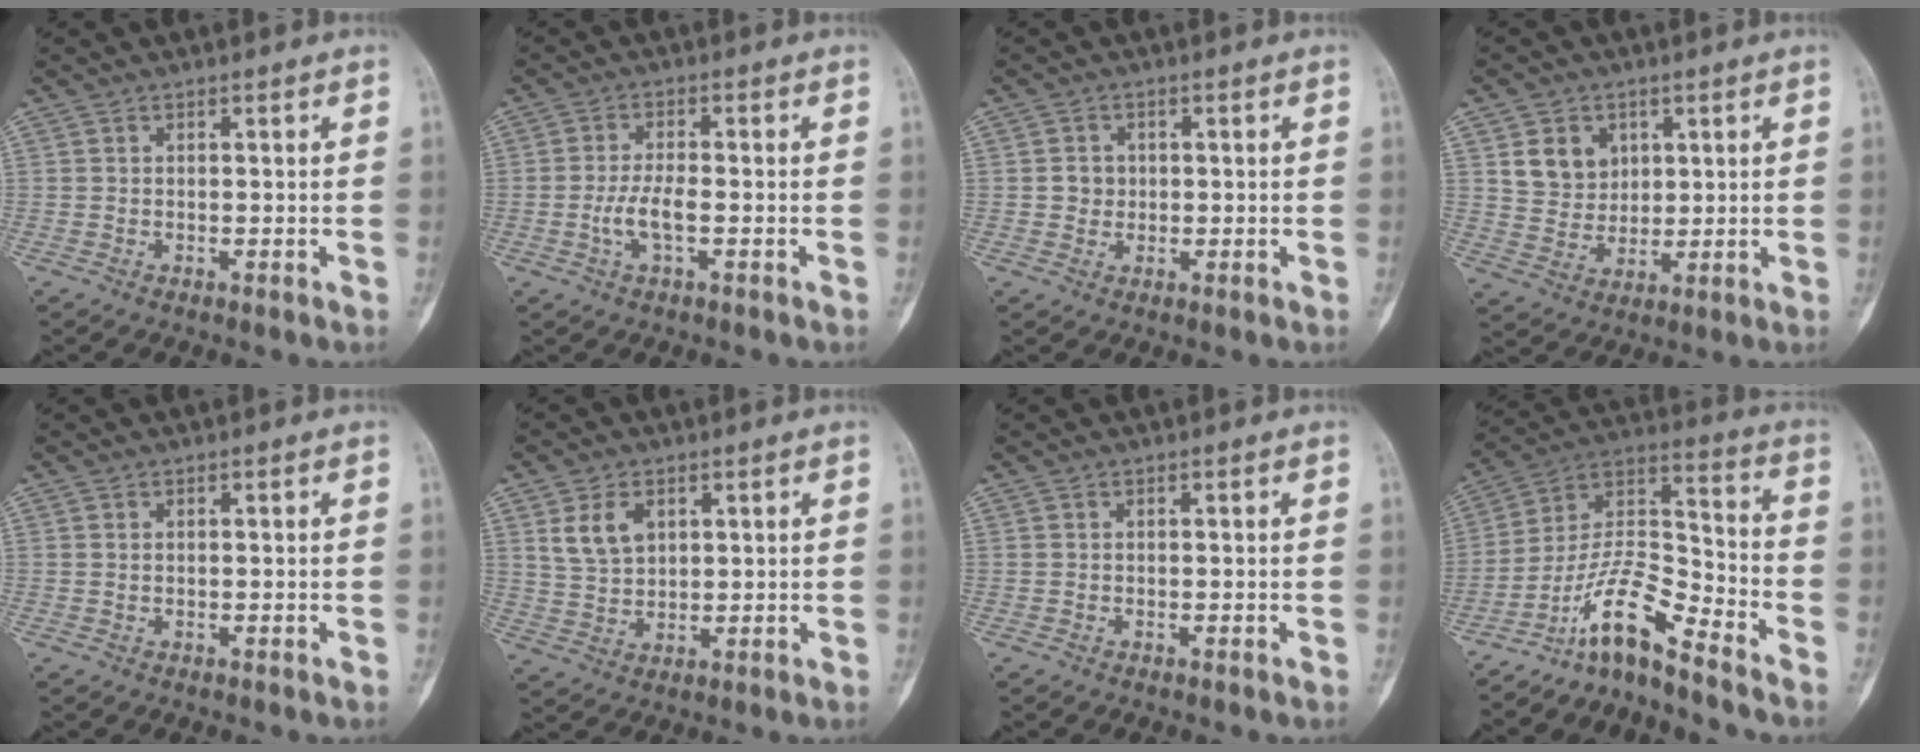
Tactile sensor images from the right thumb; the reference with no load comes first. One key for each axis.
{"total": 4.7, "fx": -1.3, "fy": 1.5, "fz": 4.2, "tx": -0.092, "ty": 0.009, "tz": -0.027}
{"total": 2.7, "fx": 0.1, "fy": 2.5, "fz": 0.9, "tx": 0.001, "ty": 0.006, "tz": 0.001}
{"total": 7.6, "fx": 2.8, "fy": 6.3, "fz": 3.2, "tx": -0.026, "ty": -0.016, "tz": 0.058}
{"total": 0.0}
{"total": 6.5, "fx": 2.6, "fy": 4.3, "fz": 4.1, "tx": -0.064, "ty": -0.010, "tz": 0.057}
{"total": 0.0}
{"total": 11.3, "fx": -9.1, "fy": 1.9, "fz": 6.5, "tx": -0.132, "ty": 0.101, "tz": -0.173}